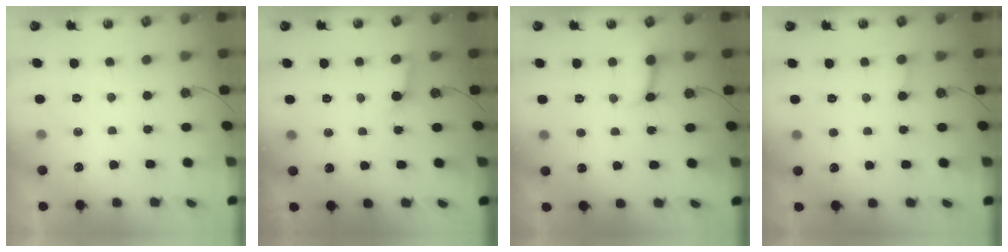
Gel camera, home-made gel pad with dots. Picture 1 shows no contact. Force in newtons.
{"total": 2.8, "press": 2.8, "slide": 0.1}
{"total": 5.0, "press": 4.9, "slide": 0.6}
{"total": 3.9, "press": 3.9, "slide": 0.6}